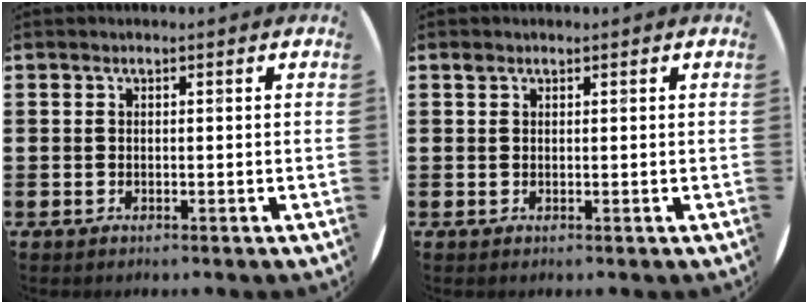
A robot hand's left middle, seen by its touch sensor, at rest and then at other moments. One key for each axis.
{"total": 0.7, "fx": 0.5, "fy": 0.4, "fz": 0.1, "tx": 0.005, "ty": -0.001, "tz": 0.008}